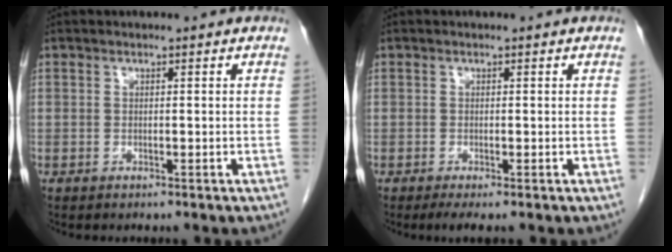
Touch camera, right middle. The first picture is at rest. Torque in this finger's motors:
{"motor_torque": [0.37, -0.19, -0.01, 0.02]}